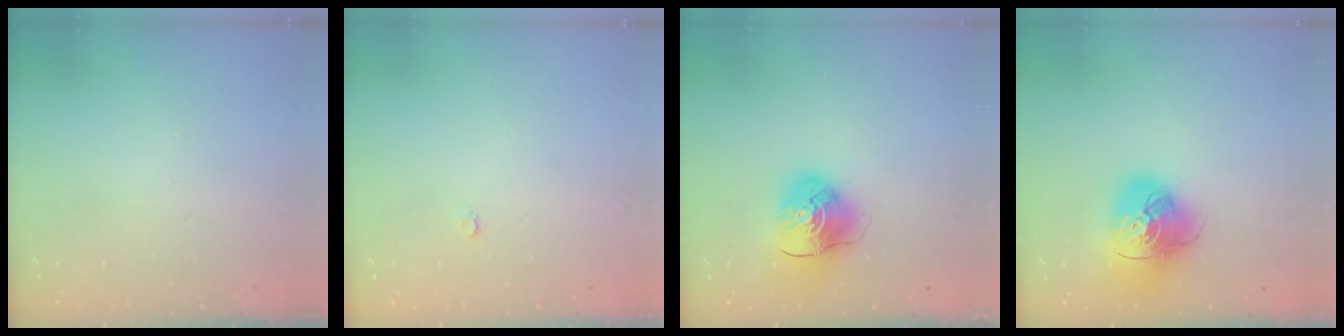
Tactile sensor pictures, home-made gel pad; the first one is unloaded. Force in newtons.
{"total": 2.0, "press": 2.0, "slide": 0.4}
{"total": 9.1, "press": 9.0, "slide": 1.2}
{"total": 18.0, "press": 17.8, "slide": 2.8}